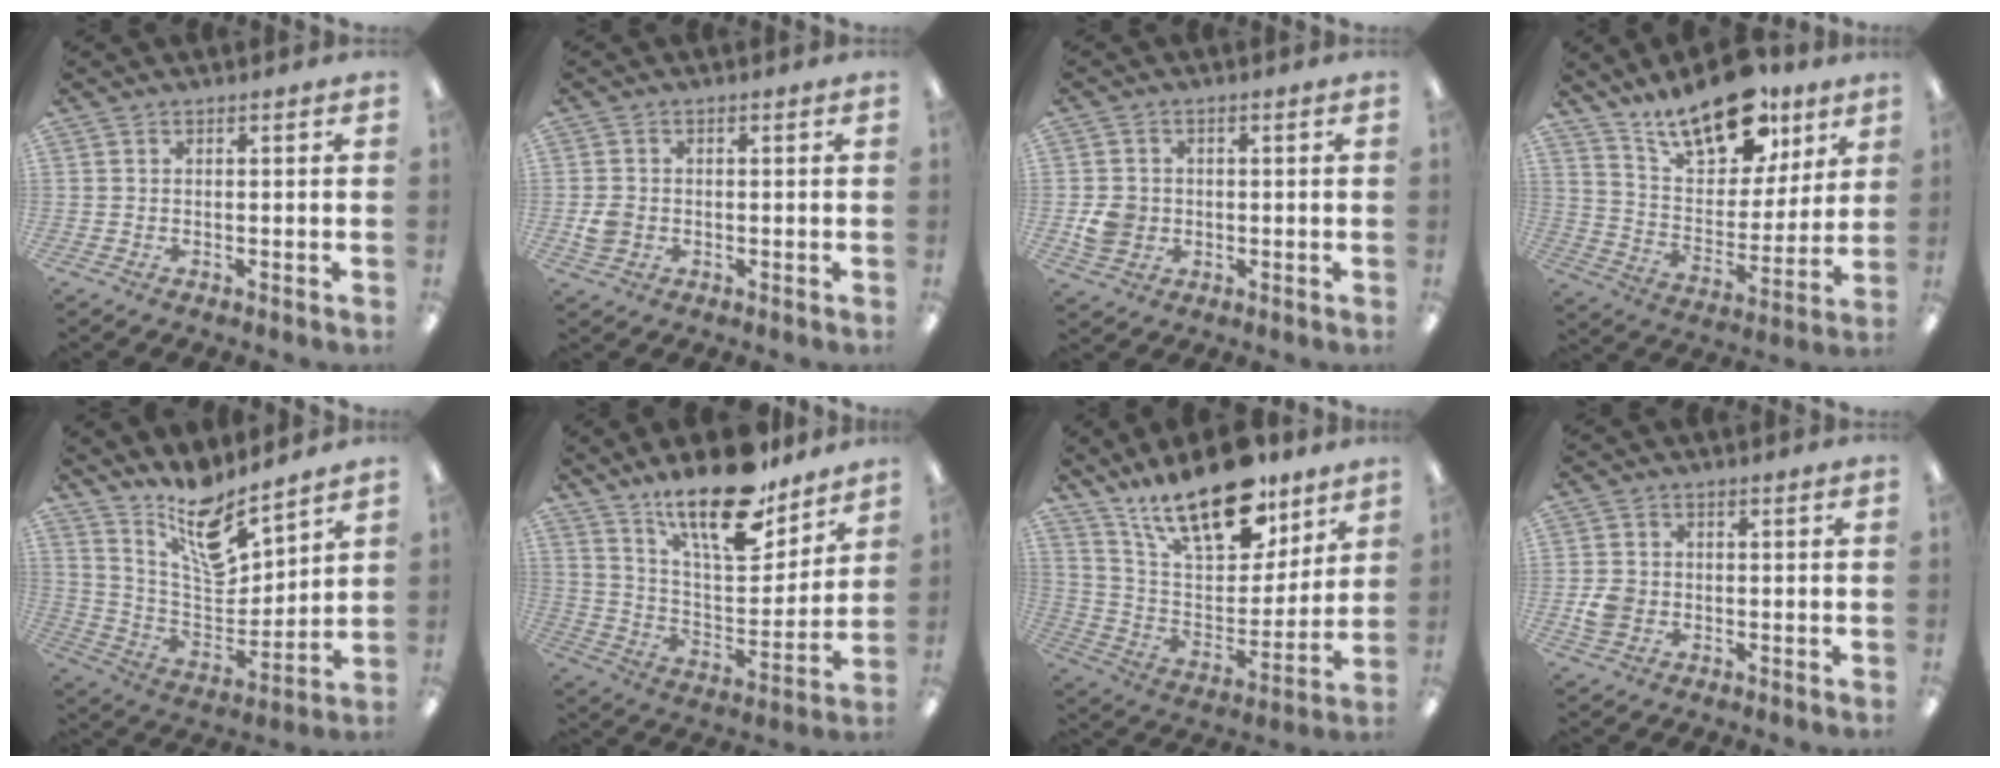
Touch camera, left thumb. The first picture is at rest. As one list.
[{"total": 3.2, "force": [-0.7, 2.7, 1.5], "torque": [-0.016, 0.003, -0.013]}, {"total": 5.4, "force": [-0.6, 4.9, 2.3], "torque": [-0.033, 0.004, -0.009]}, {"total": 19.4, "force": [14.1, 9.0, 10.0], "torque": [-0.163, -0.081, 0.246]}, {"total": 15.0, "force": [12.1, 4.8, 7.5], "torque": [-0.137, -0.088, 0.212]}, {"total": 20.4, "force": [15.4, 7.0, 11.5], "torque": [-0.189, -0.100, 0.261]}, {"total": 21.7, "force": [15.7, 8.9, 12.1], "torque": [-0.208, -0.097, 0.276]}, {"total": 4.3, "force": [-0.9, 3.7, 2.1], "torque": [-0.034, 0.002, -0.017]}]